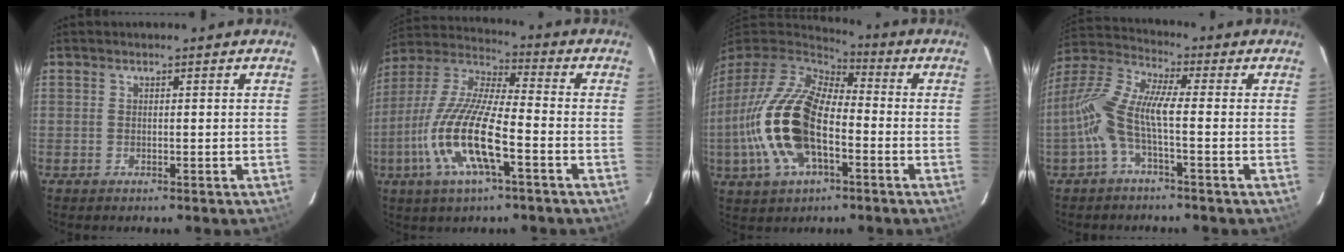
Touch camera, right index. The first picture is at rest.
{"total": 16.5, "force": [-6.1, 3.8, 14.9], "torque": [-0.310, -0.014, -0.124]}
{"total": 21.1, "force": [-4.7, 10.6, 17.6], "torque": [-0.377, -0.013, -0.091]}
{"total": 10.0, "force": [-2.3, 2.0, 9.5], "torque": [-0.203, 0.009, -0.049]}